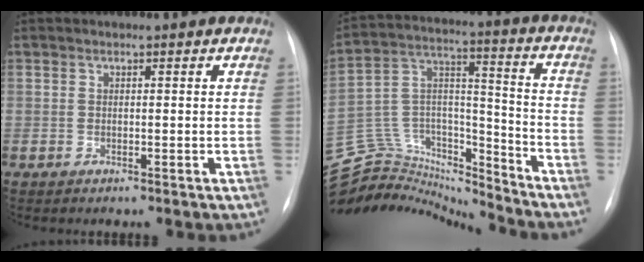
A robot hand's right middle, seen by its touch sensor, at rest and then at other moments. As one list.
[{"total": 20.6, "force": [-19.8, 4.4, 3.0], "torque": [-0.066, 0.068, -0.323]}]